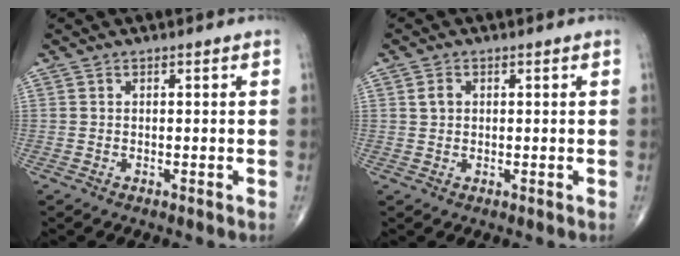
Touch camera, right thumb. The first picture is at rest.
{"total": 1.9, "force": [0.5, 1.4, 1.1], "torque": [-0.017, 0.003, 0.010]}